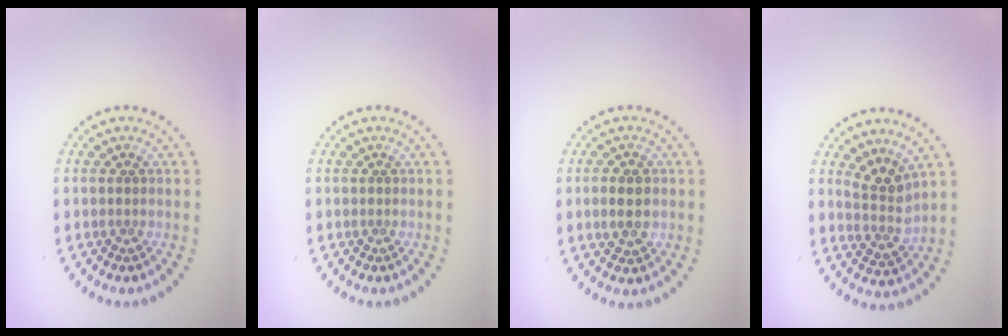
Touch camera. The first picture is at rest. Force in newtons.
{"total": 0.0}
{"total": 2.8, "press": 2.8, "slide": 0.1}
{"total": 3.0, "press": 2.1, "slide": 2.1}